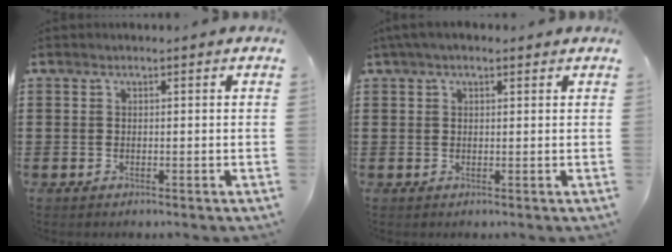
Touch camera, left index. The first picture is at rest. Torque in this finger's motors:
{"motor_torque": [2.14, 0.00, 0.40, 0.12]}